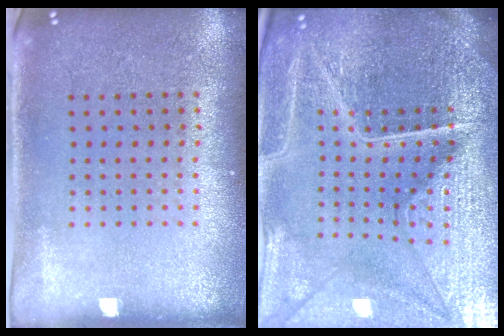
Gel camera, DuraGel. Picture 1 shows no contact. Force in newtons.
{"total": 6.3, "press": 5.6, "slide": 2.8}